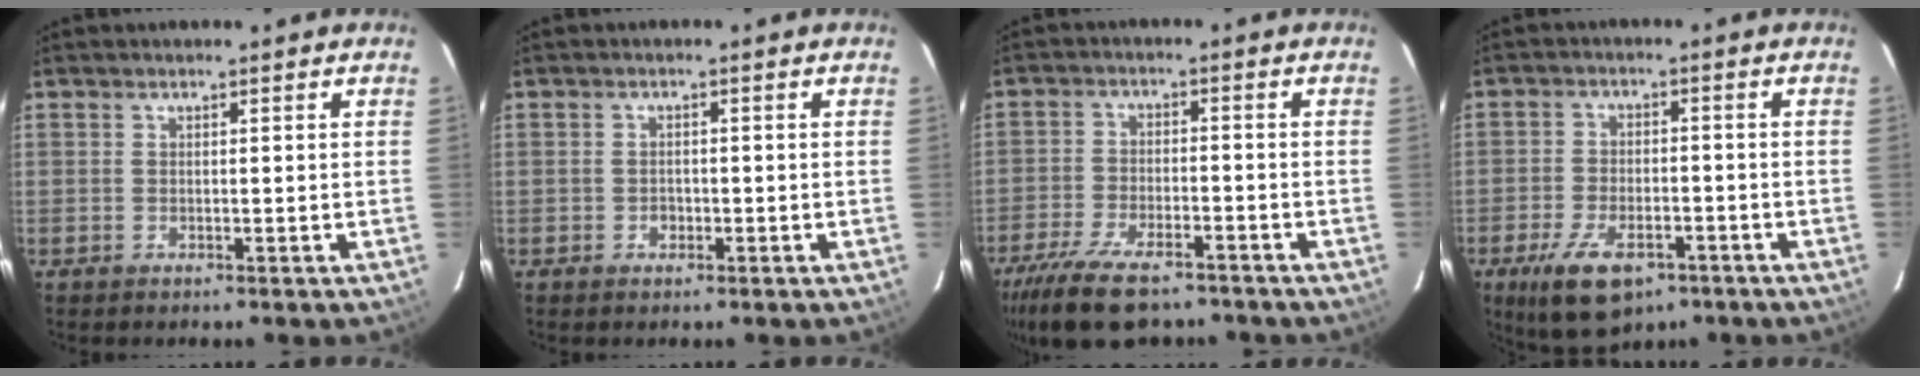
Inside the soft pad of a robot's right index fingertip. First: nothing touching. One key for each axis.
{"total": 1.5, "fx": -0.6, "fy": 1.2, "fz": 0.5, "tx": -0.008, "ty": 0.002, "tz": -0.007}
{"total": 15.0, "fx": -11.4, "fy": 5.6, "fz": 8.0, "tx": -0.179, "ty": -0.031, "tz": -0.195}
{"total": 11.7, "fx": -7.0, "fy": 5.5, "fz": 7.5, "tx": -0.158, "ty": -0.018, "tz": -0.112}